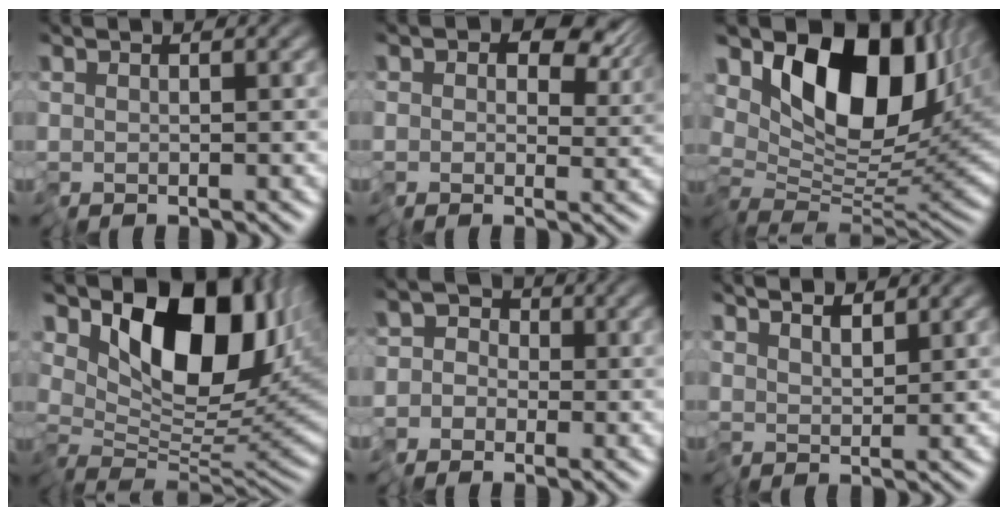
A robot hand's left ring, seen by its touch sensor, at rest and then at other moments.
{"total": 6.3, "force": [2.3, 4.6, 3.7], "torque": [-0.055, -0.005, 0.033]}
{"total": 12.6, "force": [5.2, 6.5, 9.4], "torque": [-0.146, 0.008, 0.087]}
{"total": 11.4, "force": [4.6, 5.8, 8.7], "torque": [-0.127, -0.005, 0.080]}
{"total": 3.7, "force": [-2.1, 2.9, 0.5], "torque": [0.023, 0.008, -0.053]}
{"total": 2.3, "force": [2.1, 0.2, 0.9], "torque": [-0.022, 0.008, 0.038]}